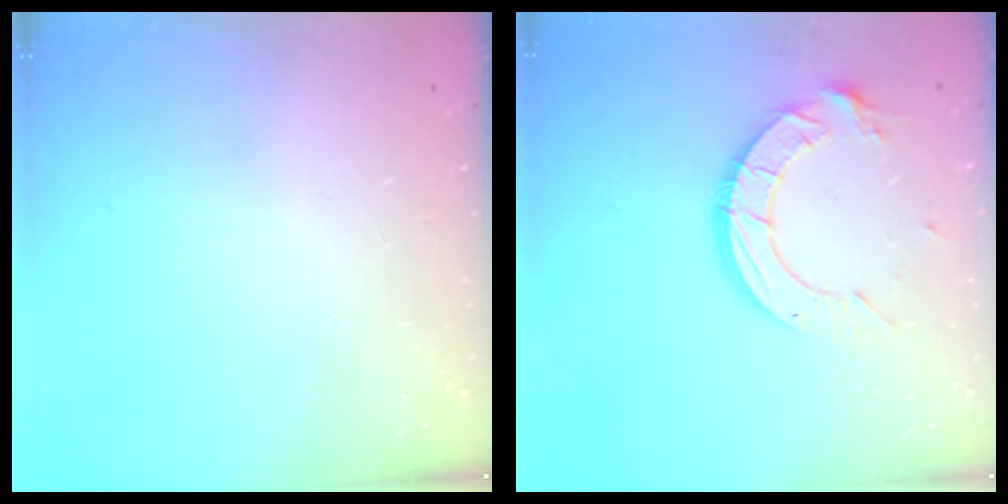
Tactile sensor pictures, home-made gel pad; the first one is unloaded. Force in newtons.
{"total": 12.9, "press": 12.8, "slide": 1.4}